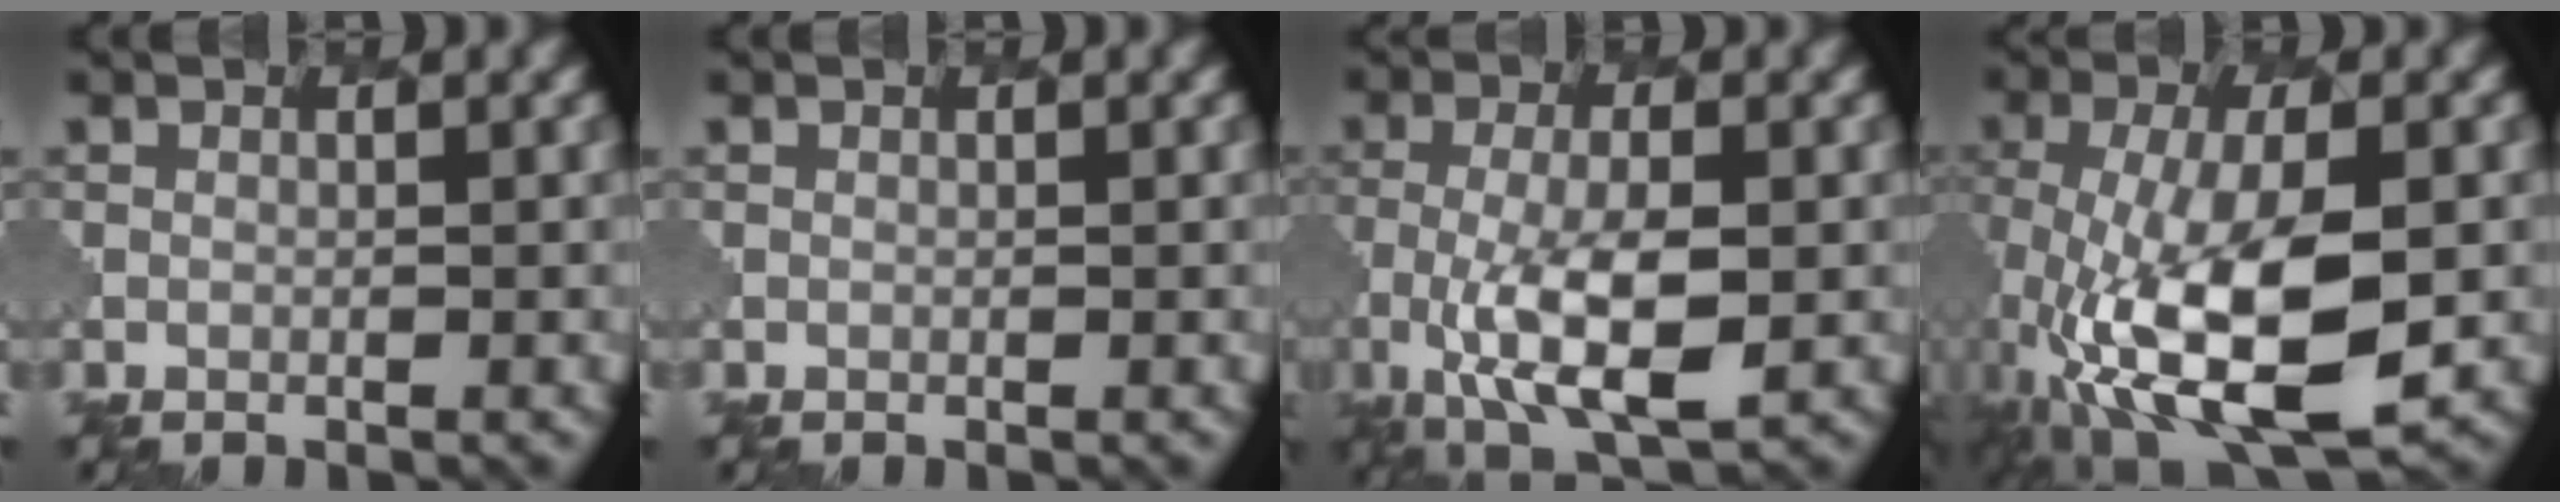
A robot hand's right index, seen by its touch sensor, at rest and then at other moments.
{"total": 0.0}
{"total": 7.7, "force": [-1.7, 2.9, 6.9], "torque": [-0.138, -0.011, -0.024]}
{"total": 12.5, "force": [-4.0, 4.8, 10.9], "torque": [-0.210, -0.017, -0.067]}